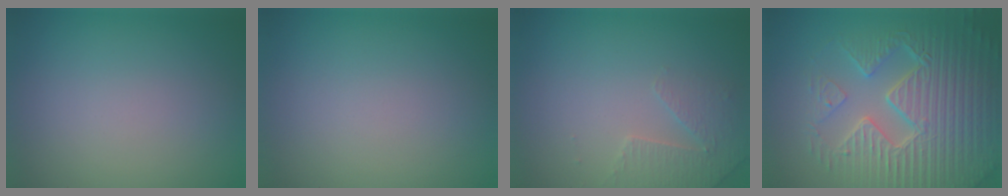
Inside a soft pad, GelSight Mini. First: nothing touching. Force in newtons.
{"total": 0.0}
{"total": 2.3, "press": 2.2, "slide": 0.6}
{"total": 9.3, "press": 6.6, "slide": 6.5}